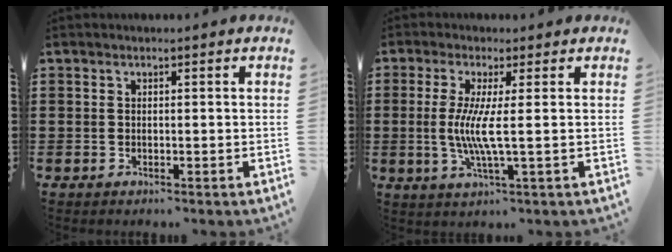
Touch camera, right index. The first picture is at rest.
{"total": 5.9, "force": [0.0, -0.1, 5.9], "torque": [-0.126, -0.016, -0.007]}